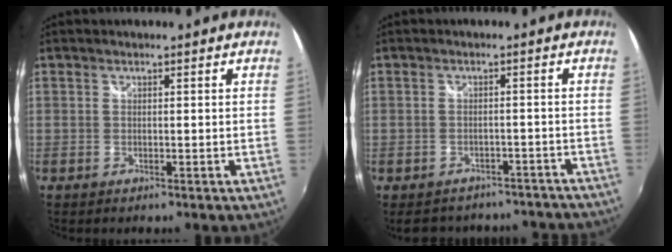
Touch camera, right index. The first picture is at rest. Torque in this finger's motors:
{"motor_torque": [-1.77, -0.37, -0.31, -0.21]}